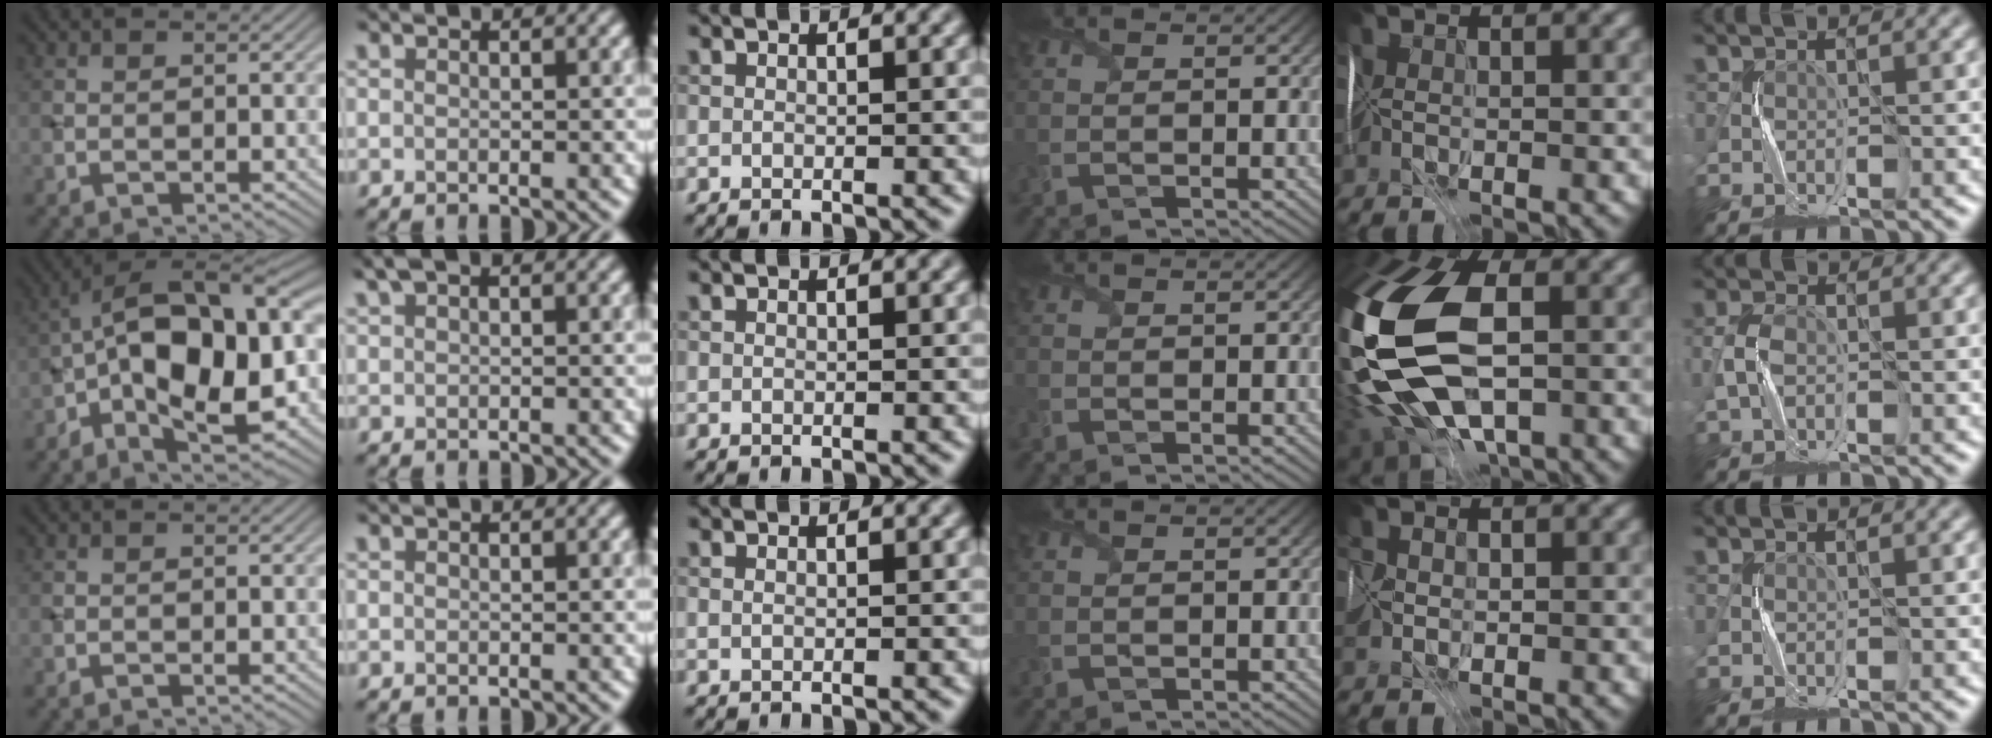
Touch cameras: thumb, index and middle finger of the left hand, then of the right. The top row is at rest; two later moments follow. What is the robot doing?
{"motion": "fold", "object": "map"}